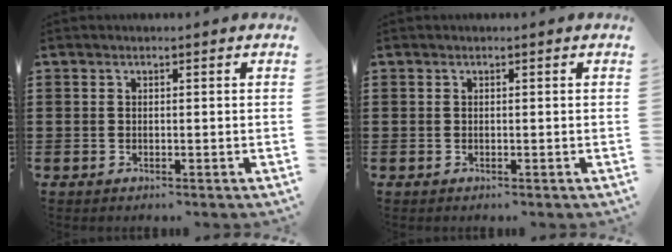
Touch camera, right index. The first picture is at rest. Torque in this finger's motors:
{"motor_torque": [-0.12, 0.88, 0.00, 0.01]}